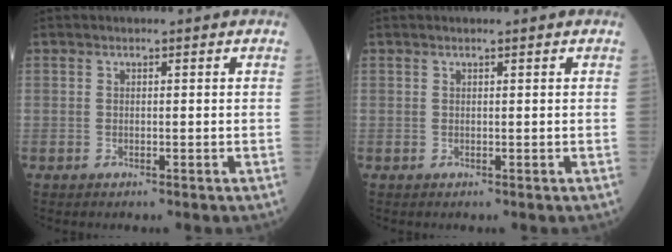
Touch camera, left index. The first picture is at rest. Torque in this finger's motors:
{"motor_torque": [-0.01, 0.05, 0.01, -0.01]}